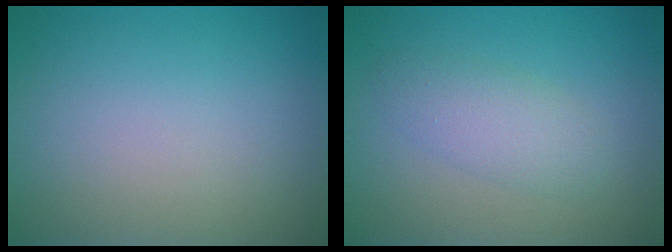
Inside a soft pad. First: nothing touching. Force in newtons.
{"total": 2.8, "press": 2.8, "slide": 0.1}